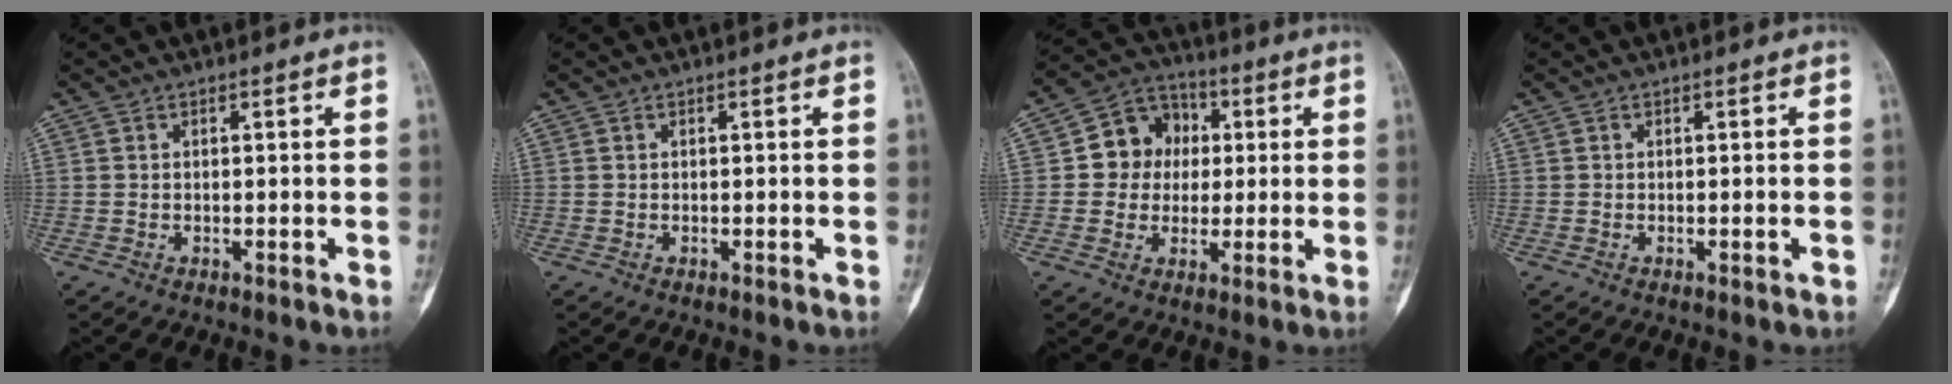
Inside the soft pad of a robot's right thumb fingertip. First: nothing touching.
{"total": 0.0}
{"total": 9.9, "force": [1.1, 8.9, 4.2], "torque": [-0.018, 0.015, 0.009]}
{"total": 0.8, "force": [-0.2, 0.3, 0.7], "torque": [-0.005, 0.001, -0.001]}